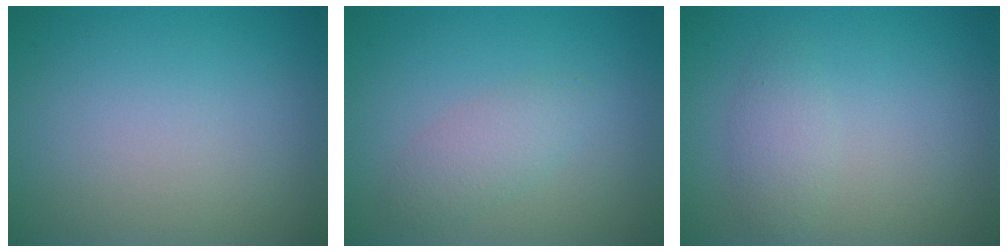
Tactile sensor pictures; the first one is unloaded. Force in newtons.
{"total": 2.0, "press": 2.0, "slide": 0.1}
{"total": 1.8, "press": 1.8, "slide": 0.2}